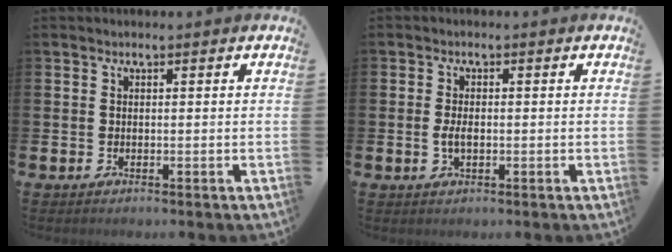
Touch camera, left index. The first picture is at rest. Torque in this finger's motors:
{"motor_torque": [0.47, 0.03, 0.09, 0.06]}